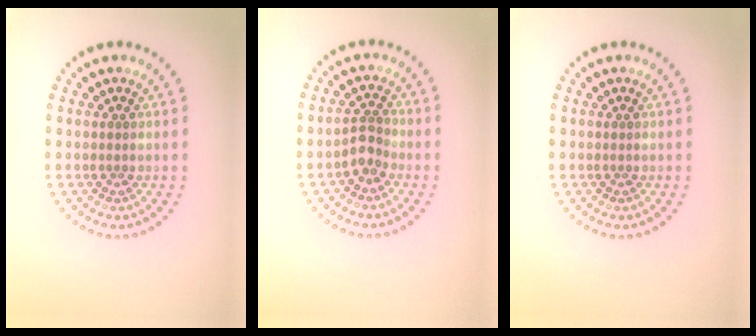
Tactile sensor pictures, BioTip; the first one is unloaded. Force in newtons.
{"total": 1.9, "press": 1.6, "slide": 1.1}
{"total": 0.0}